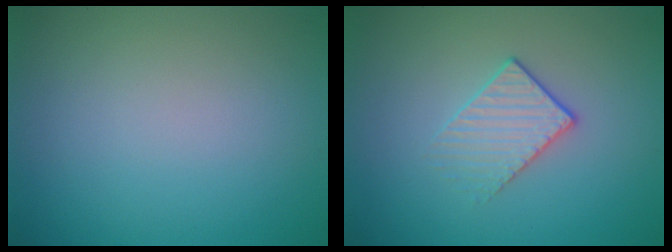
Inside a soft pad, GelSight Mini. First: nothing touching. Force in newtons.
{"total": 1.8, "press": 1.4, "slide": 1.1}